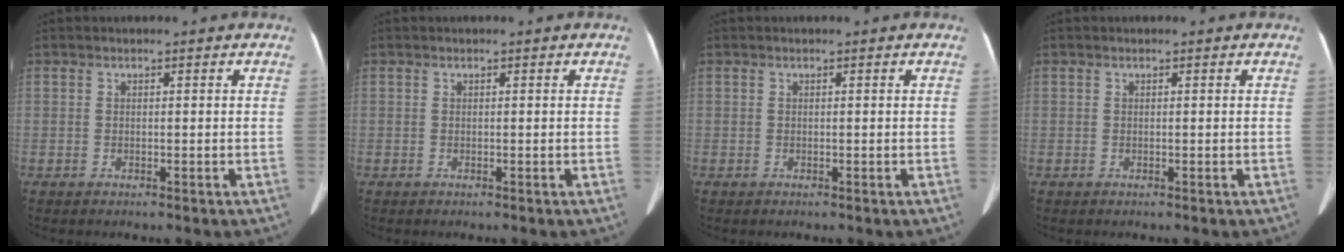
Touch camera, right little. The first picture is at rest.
{"total": 0.0}
{"total": 0.0}
{"total": 0.0}